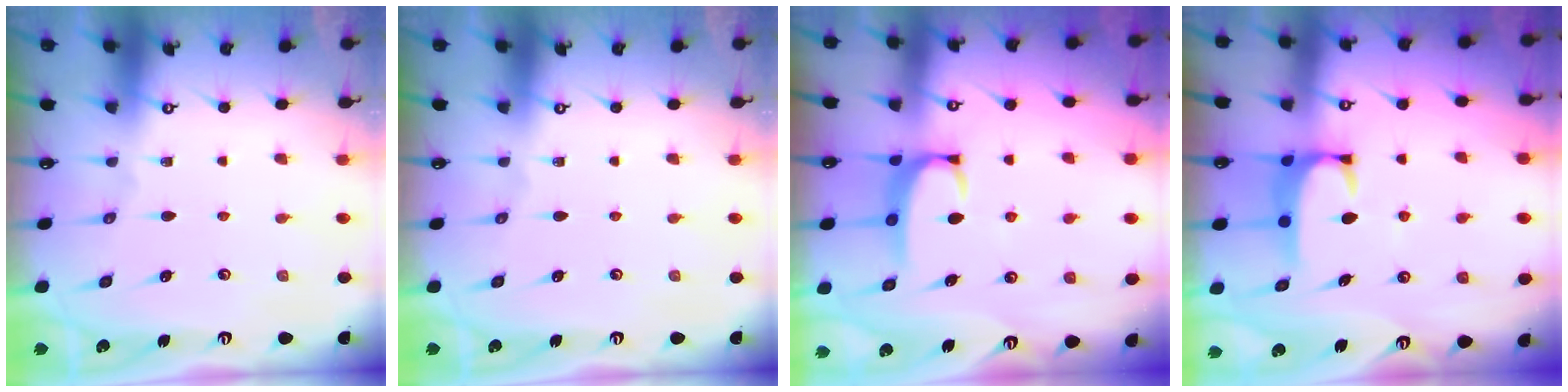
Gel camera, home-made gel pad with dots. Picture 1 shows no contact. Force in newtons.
{"total": 0.0}
{"total": 3.2, "press": 3.1, "slide": 0.4}
{"total": 3.2, "press": 3.2, "slide": 0.6}